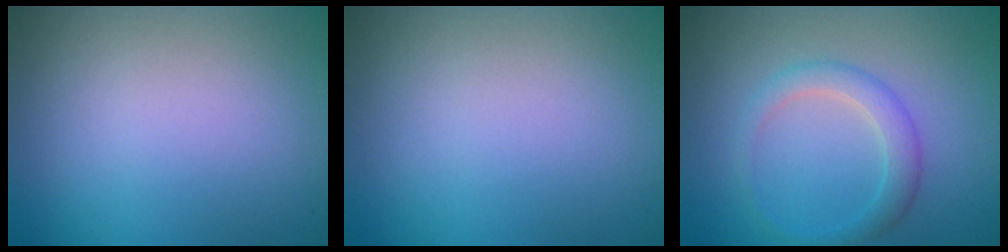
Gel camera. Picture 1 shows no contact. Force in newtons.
{"total": 0.0}
{"total": 2.4, "press": 2.4, "slide": 0.1}